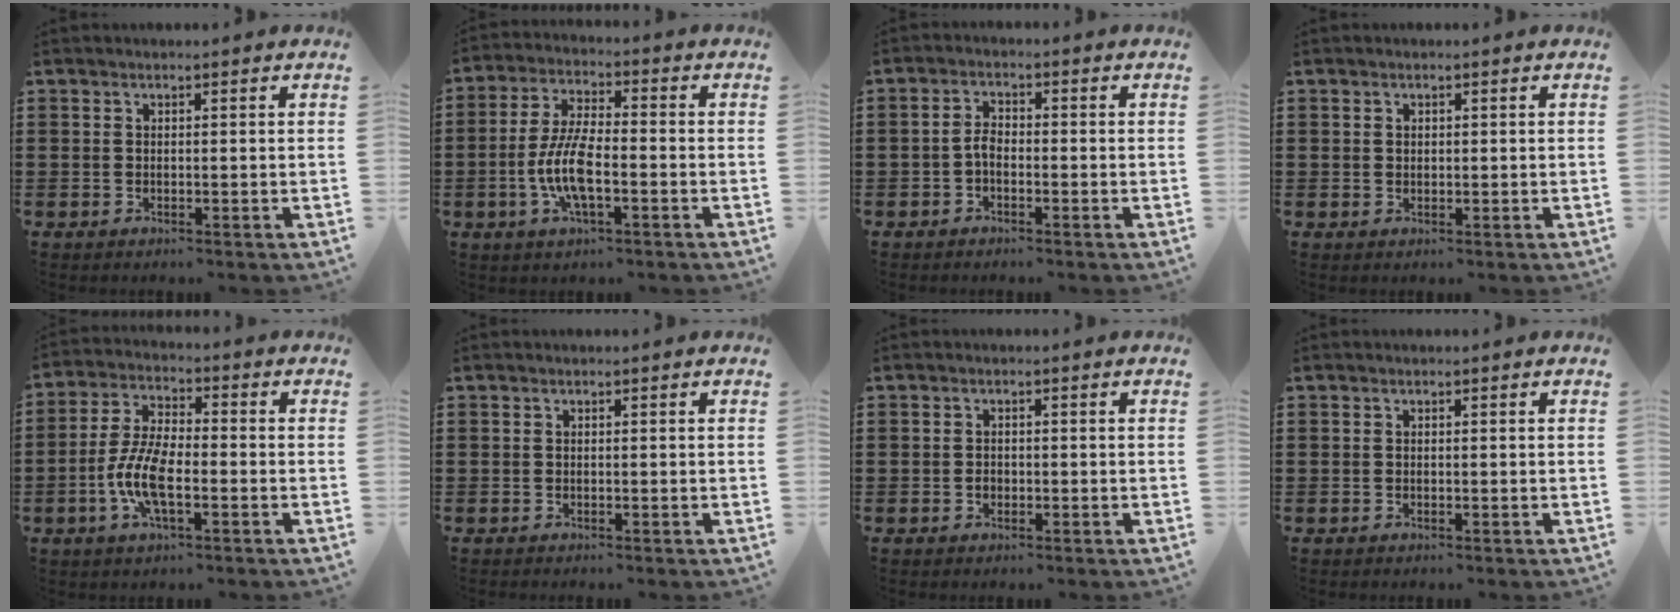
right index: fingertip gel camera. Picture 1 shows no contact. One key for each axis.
{"total": 8.2, "fx": -2.3, "fy": 2.8, "fz": 7.4, "tx": -0.171, "ty": -0.012, "tz": -0.050}
{"total": 2.4, "fx": -1.1, "fy": 1.1, "fz": 1.8, "tx": -0.043, "ty": 0.003, "tz": -0.026}
{"total": 0.7, "fx": 0.4, "fy": 0.6, "fz": 0.2, "tx": -0.006, "ty": 0.003, "tz": 0.008}
{"total": 8.1, "fx": -2.4, "fy": 3.1, "fz": 7.0, "tx": -0.165, "ty": -0.009, "tz": -0.053}
{"total": 0.0}
{"total": 1.0, "fx": -0.3, "fy": 0.7, "fz": 0.6, "tx": -0.013, "ty": -0.001, "tz": -0.006}
{"total": 0.0}